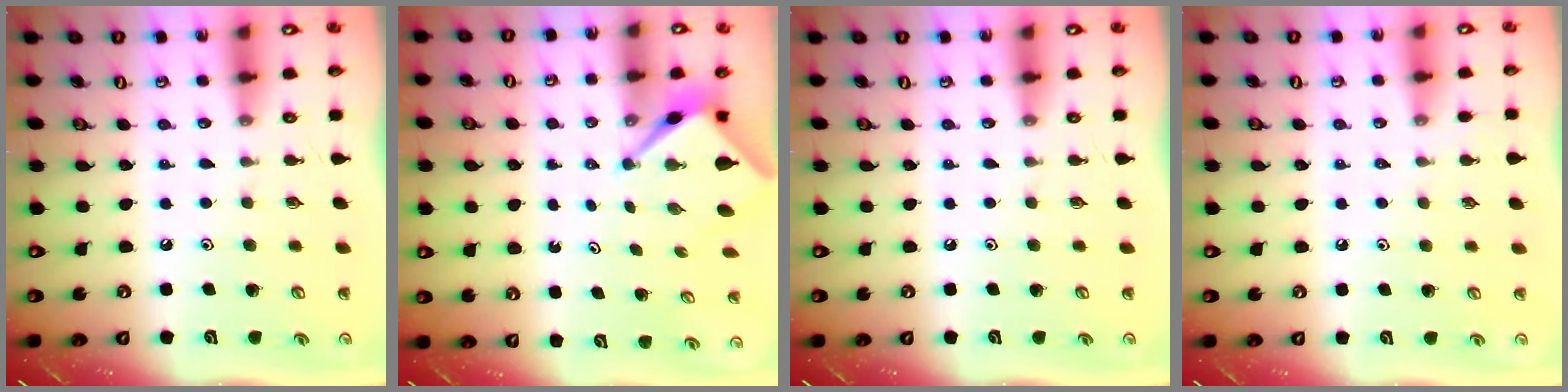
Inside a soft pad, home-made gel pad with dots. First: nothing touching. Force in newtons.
{"total": 3.0, "press": 3.0, "slide": 0.1}
{"total": 0.0}
{"total": 1.9, "press": 1.8, "slide": 0.4}